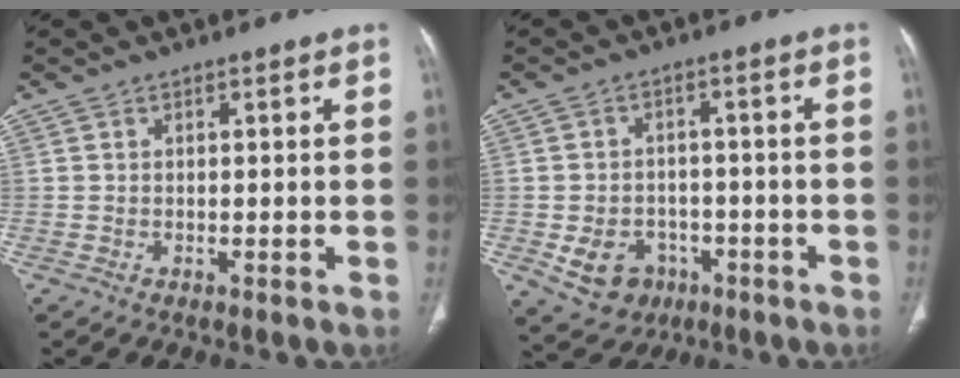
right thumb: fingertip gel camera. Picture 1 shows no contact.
{"total": 8.5, "force": [-3.1, 7.0, 3.7], "torque": [-0.048, 0.025, -0.034]}